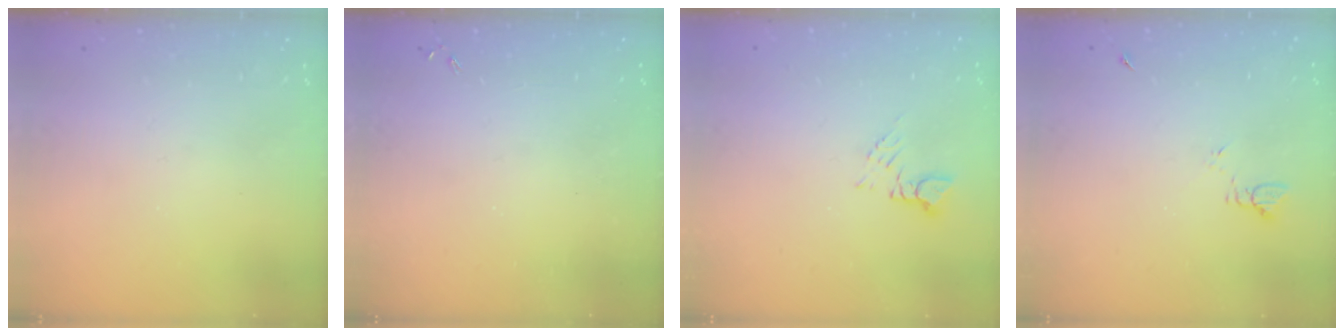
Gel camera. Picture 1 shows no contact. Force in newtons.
{"total": 0.0}
{"total": 3.3, "press": 3.2, "slide": 0.4}
{"total": 3.0, "press": 3.0, "slide": 0.4}